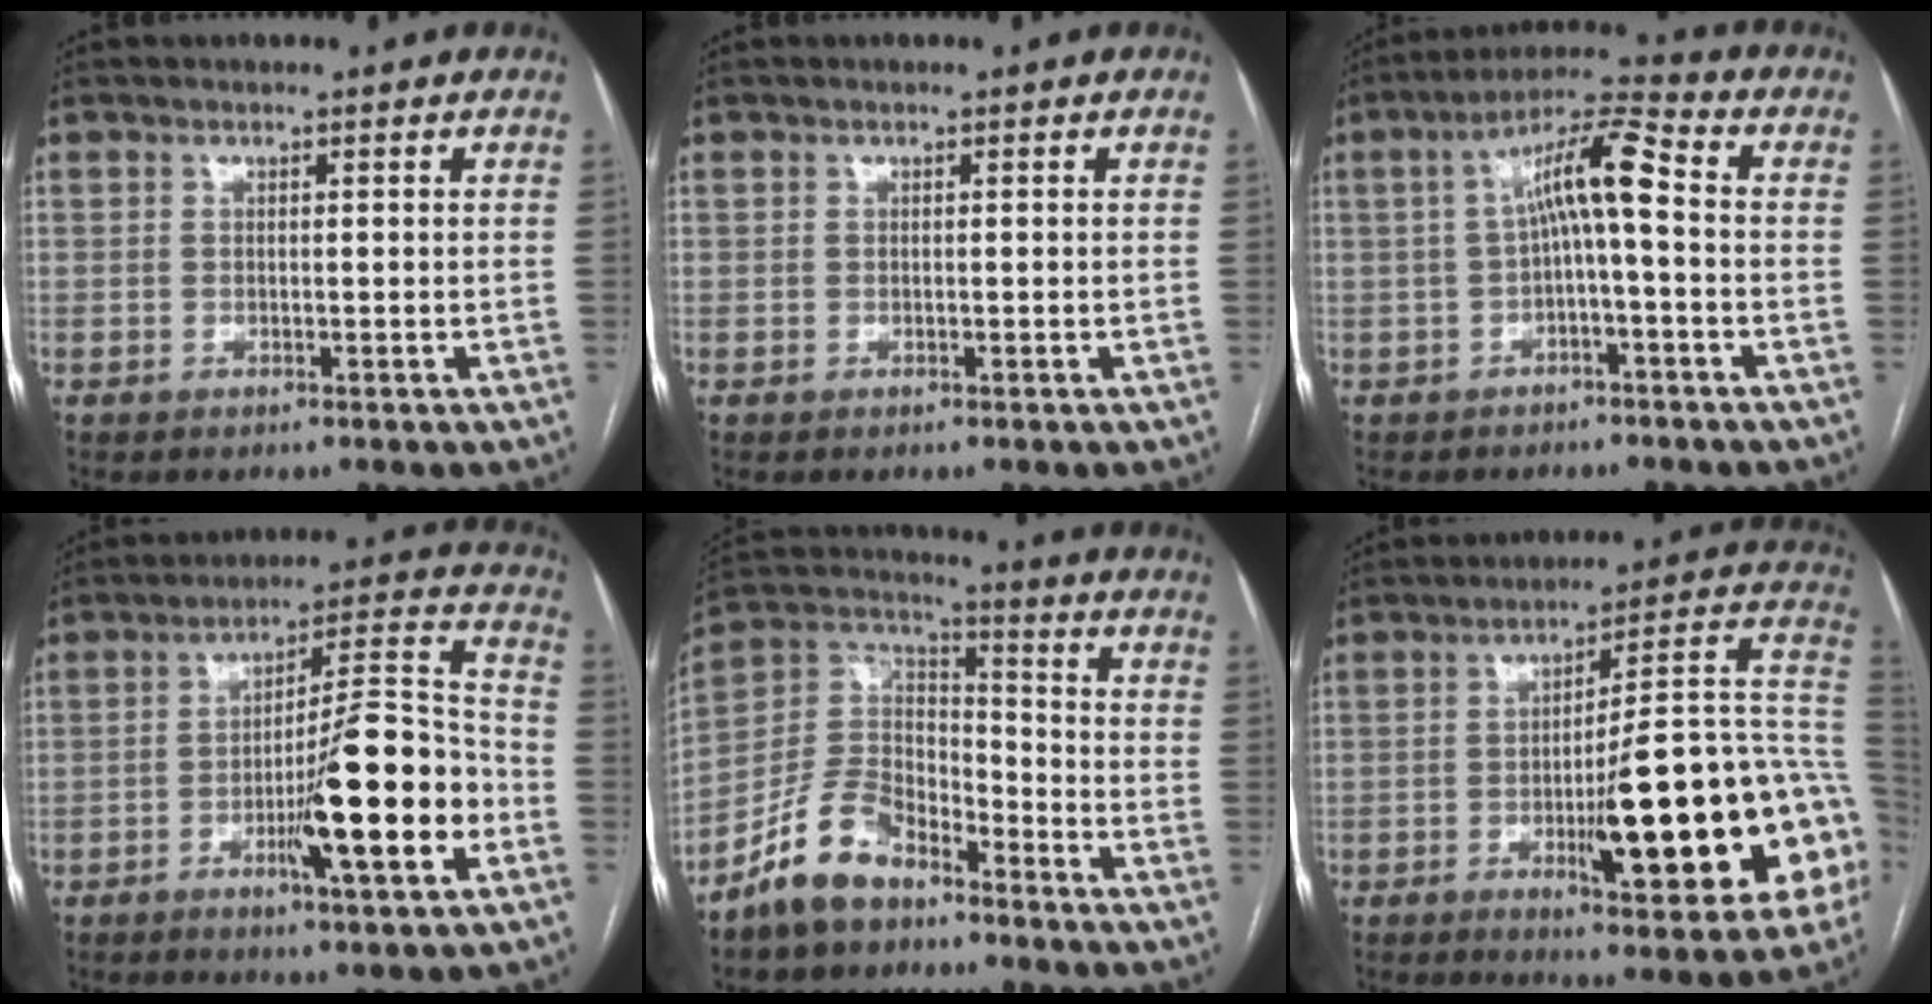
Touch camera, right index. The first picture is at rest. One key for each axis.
{"total": 0.0}
{"total": 8.5, "fx": 0.1, "fy": 1.1, "fz": 8.5, "tx": -0.149, "ty": 0.037, "tz": -0.001}
{"total": 16.0, "fx": -5.1, "fy": 1.4, "fz": 15.2, "tx": -0.234, "ty": 0.003, "tz": -0.077}
{"total": 11.6, "fx": -8.3, "fy": 5.8, "fz": 5.8, "tx": -0.127, "ty": 0.023, "tz": -0.164}
{"total": 23.7, "fx": -5.4, "fy": 3.9, "fz": 22.8, "tx": -0.246, "ty": 0.018, "tz": -0.069}